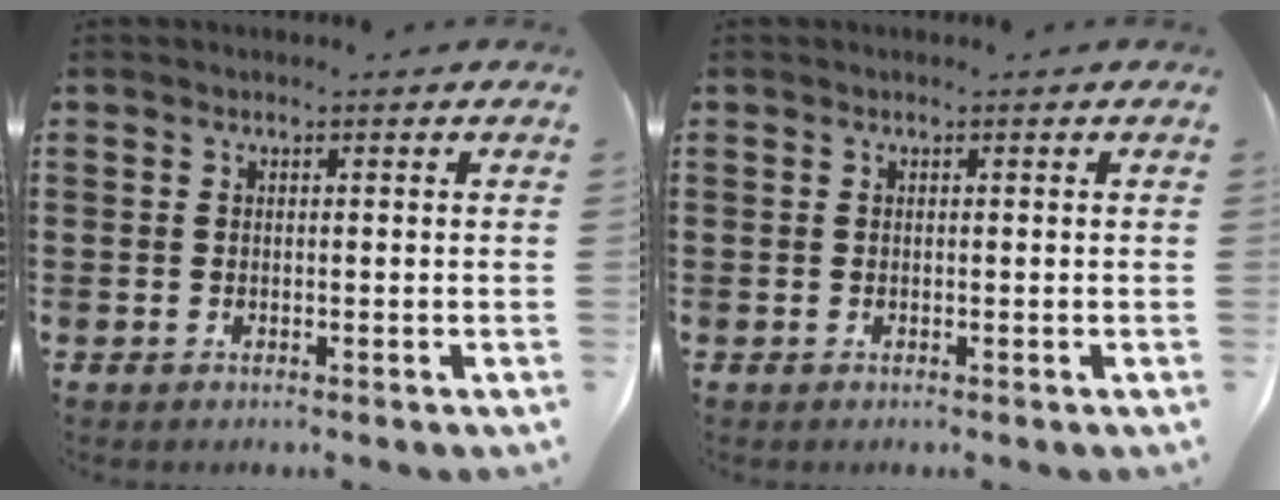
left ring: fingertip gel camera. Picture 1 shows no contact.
{"total": 0.0}